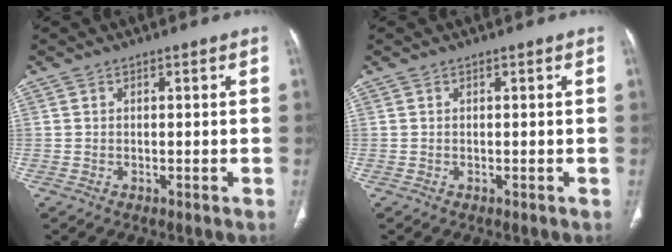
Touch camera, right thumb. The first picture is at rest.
{"total": 0.0}